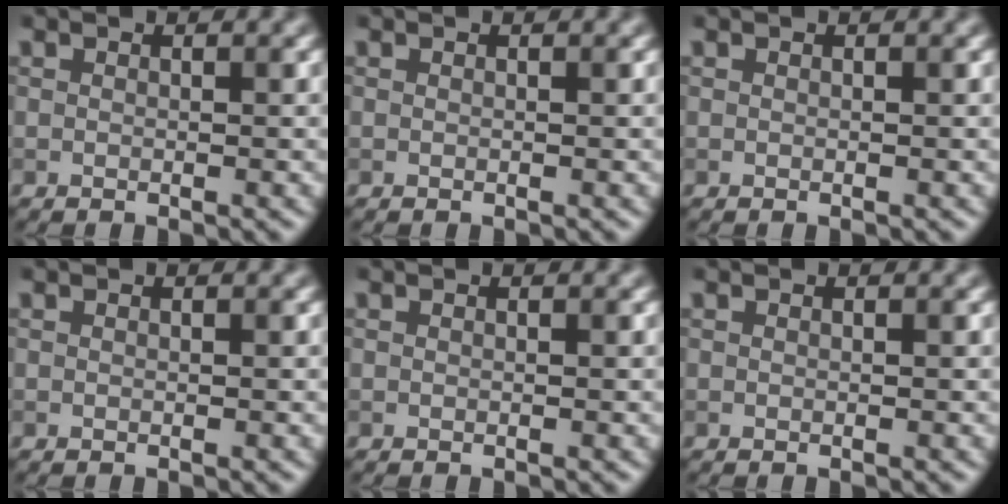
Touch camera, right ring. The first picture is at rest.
{"total": 0.0}
{"total": 0.0}
{"total": 0.0}
{"total": 0.0}
{"total": 0.0}